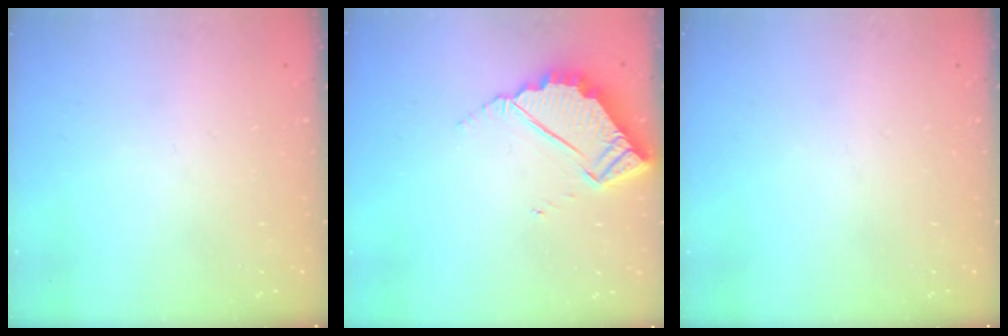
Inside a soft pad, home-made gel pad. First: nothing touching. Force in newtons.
{"total": 6.0, "press": 6.0, "slide": 0.3}
{"total": 0.0}